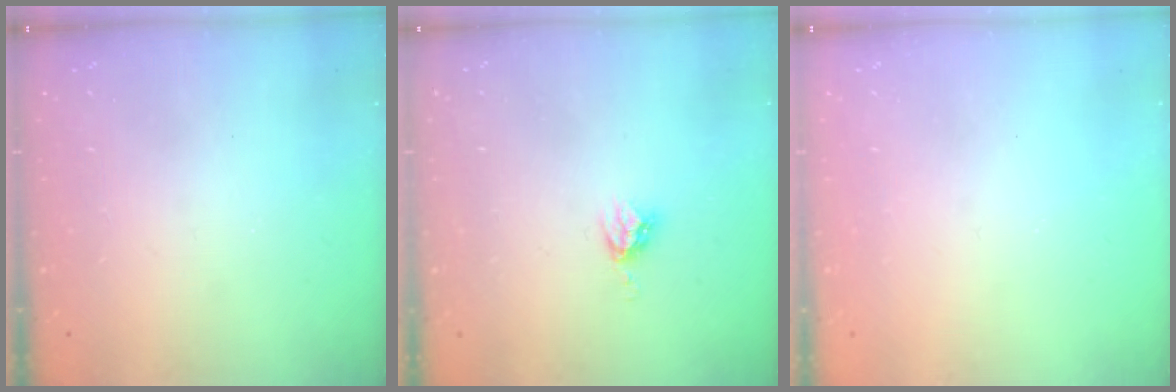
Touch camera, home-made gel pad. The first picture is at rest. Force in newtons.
{"total": 4.9, "press": 4.9, "slide": 0.1}
{"total": 0.0}